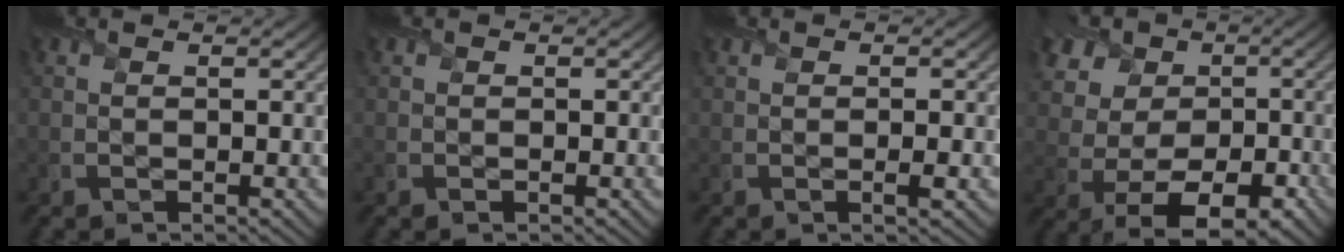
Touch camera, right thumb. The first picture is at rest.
{"total": 0.0}
{"total": 1.4, "force": [-0.1, 0.0, 1.4], "torque": [-0.026, 0.000, -0.002]}
{"total": 12.0, "force": [0.4, 9.3, 7.5], "torque": [-0.152, 0.006, 0.006]}